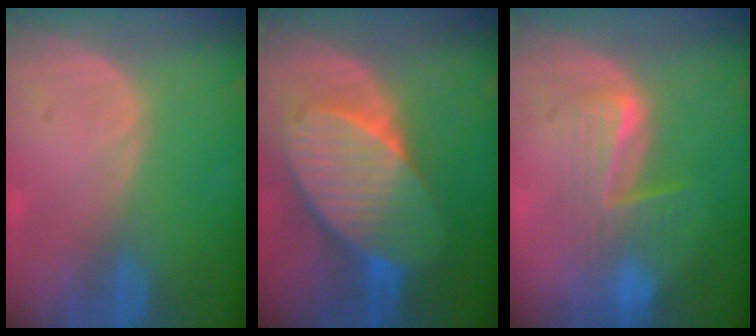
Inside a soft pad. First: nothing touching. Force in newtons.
{"total": 10.5, "press": 10.5, "slide": 0.6}
{"total": 6.5, "press": 6.3, "slide": 1.2}